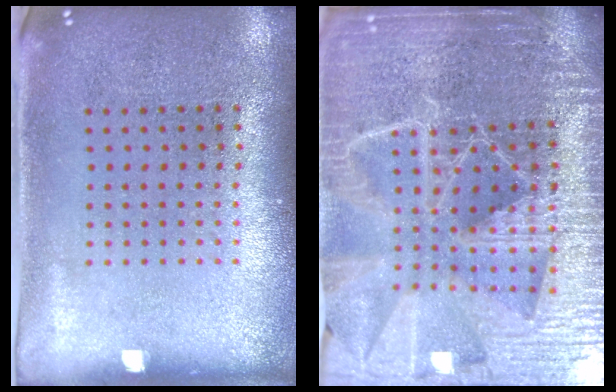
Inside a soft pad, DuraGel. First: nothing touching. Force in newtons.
{"total": 6.2, "press": 5.4, "slide": 3.0}